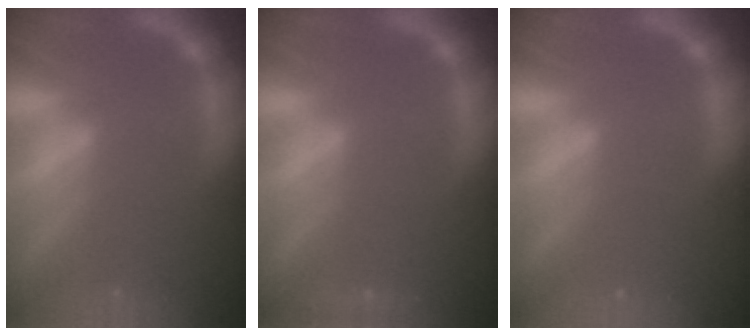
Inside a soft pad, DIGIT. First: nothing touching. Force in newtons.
{"total": 0.9}
{"total": 0.0}